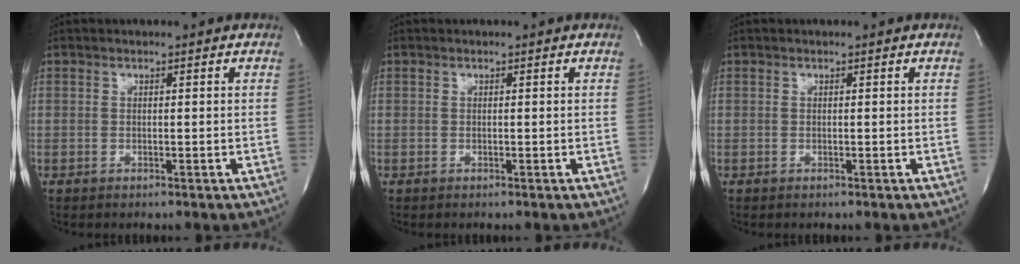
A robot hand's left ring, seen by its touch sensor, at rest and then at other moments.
{"total": 0.0}
{"total": 0.0}